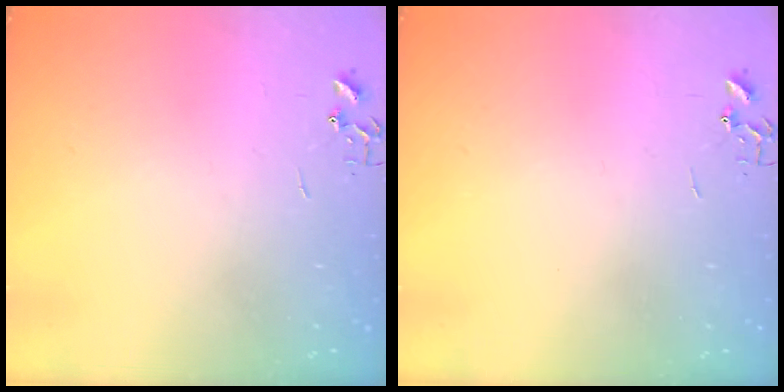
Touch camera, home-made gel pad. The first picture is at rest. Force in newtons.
{"total": 0.0}